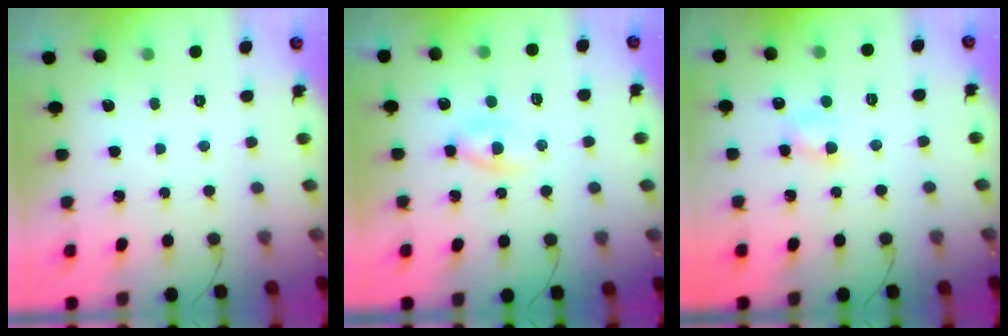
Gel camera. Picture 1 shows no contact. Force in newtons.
{"total": 2.6, "press": 2.4, "slide": 1.0}
{"total": 4.4, "press": 4.2, "slide": 1.3}